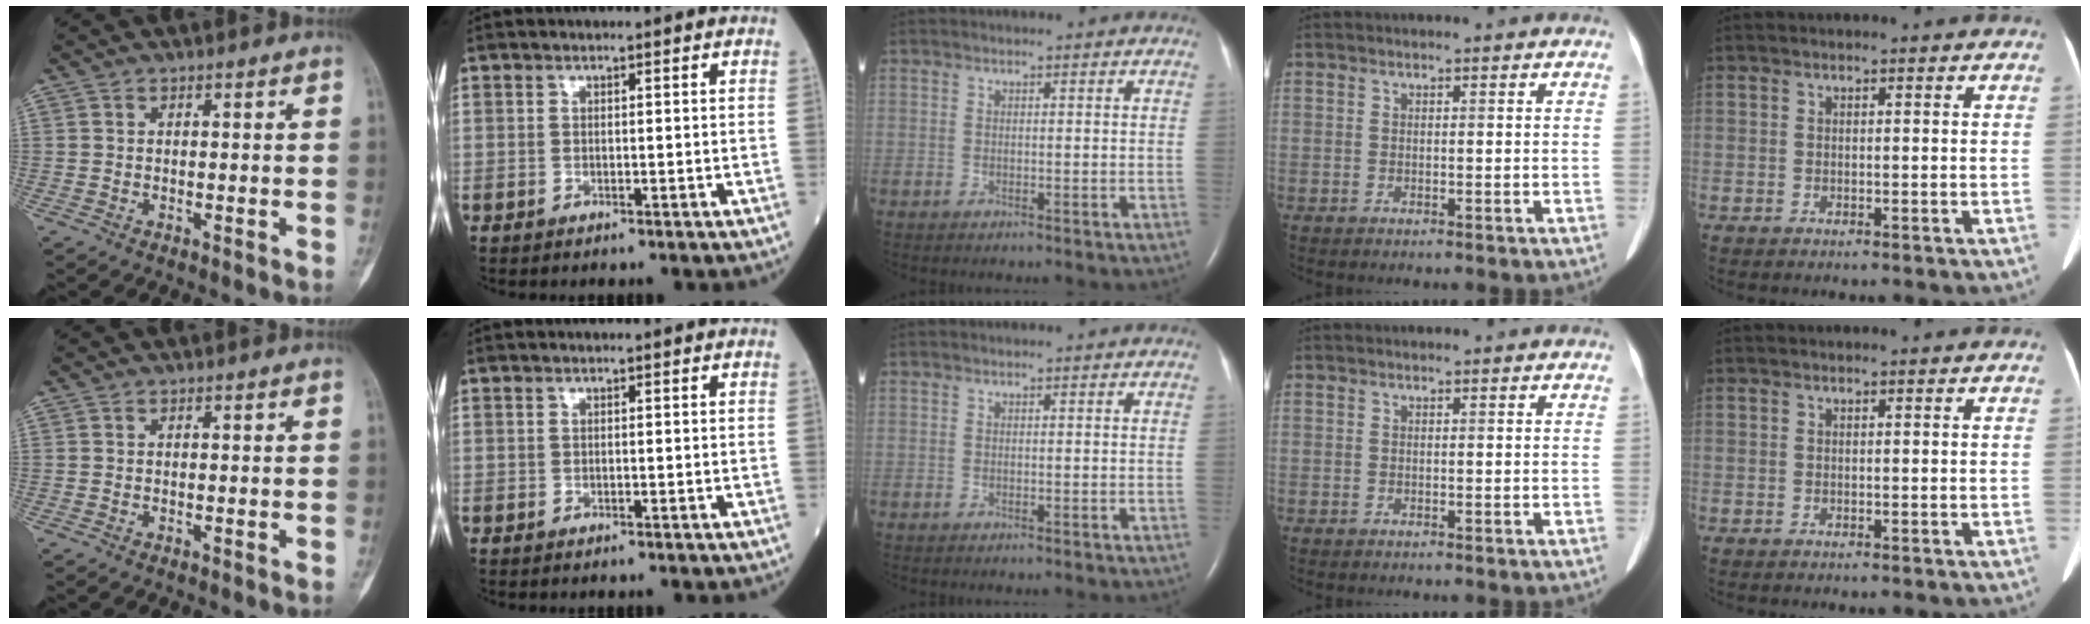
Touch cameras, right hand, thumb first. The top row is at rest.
{}